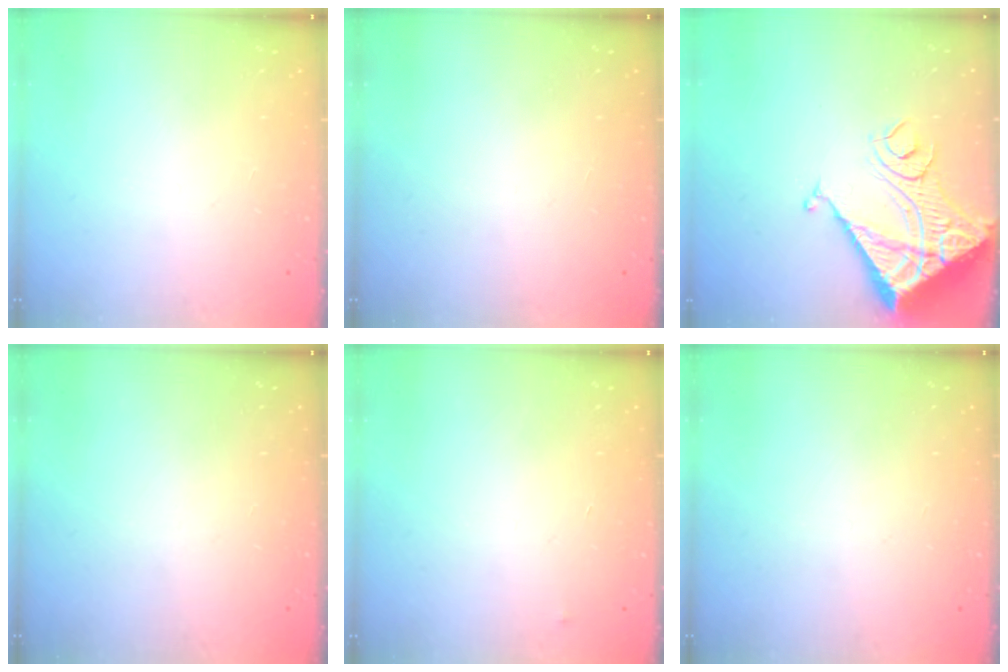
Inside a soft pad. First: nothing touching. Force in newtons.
{"total": 1.5, "press": 1.5, "slide": 0.1}
{"total": 16.7, "press": 16.6, "slide": 2.1}
{"total": 0.0}
{"total": 2.5, "press": 2.5, "slide": 0.4}
{"total": 0.0}